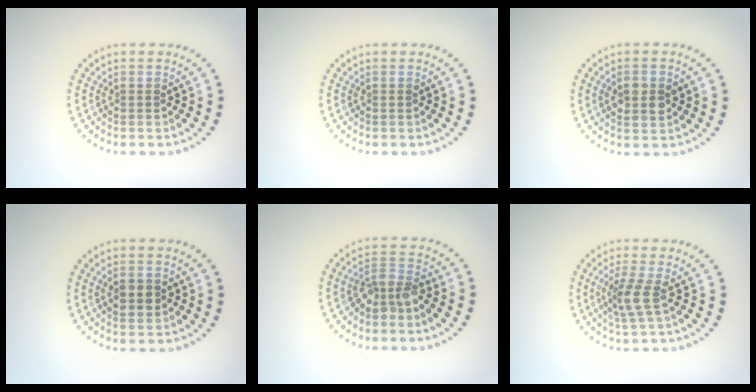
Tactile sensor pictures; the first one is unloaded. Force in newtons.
{"total": 0.0}
{"total": 2.7, "press": 2.7, "slide": 0.1}
{"total": 2.8, "press": 2.8, "slide": 0.2}
{"total": 2.8, "press": 2.2, "slide": 1.7}
{"total": 2.4, "press": 1.9, "slide": 1.5}